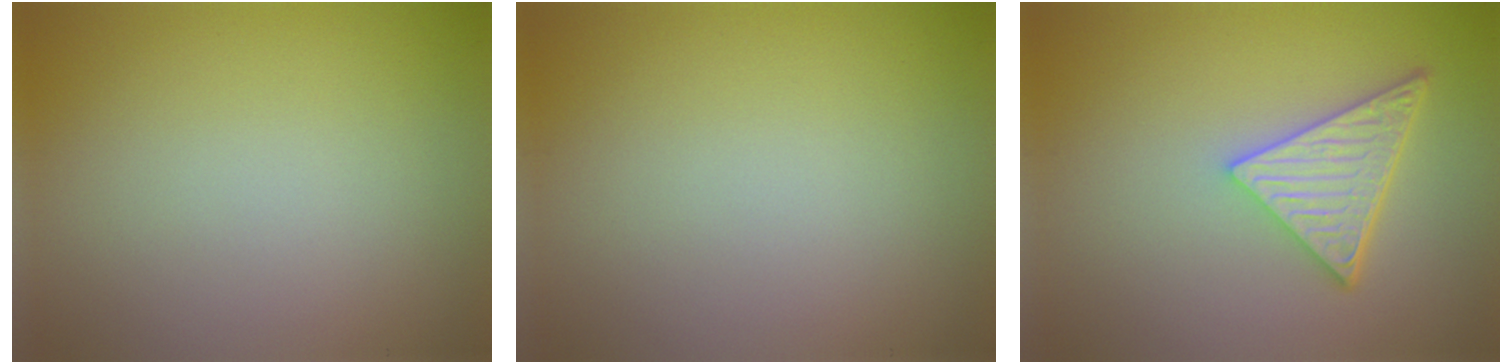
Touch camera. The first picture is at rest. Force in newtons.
{"total": 0.0}
{"total": 5.1, "press": 3.8, "slide": 3.4}